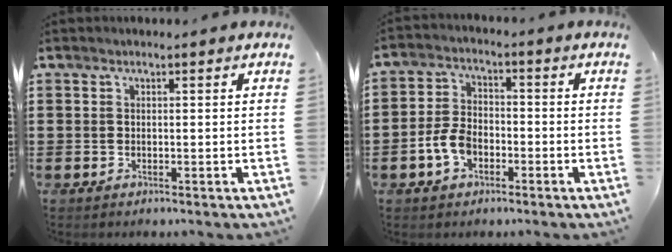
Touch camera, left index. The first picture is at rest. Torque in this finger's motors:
{"motor_torque": [0.41, 0.14, 0.47, 0.12]}